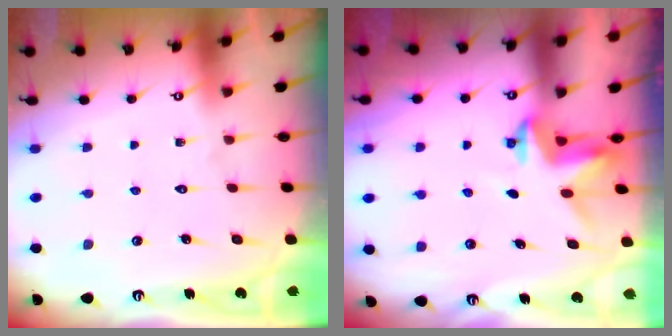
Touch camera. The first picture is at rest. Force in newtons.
{"total": 3.2, "press": 3.2, "slide": 0.3}